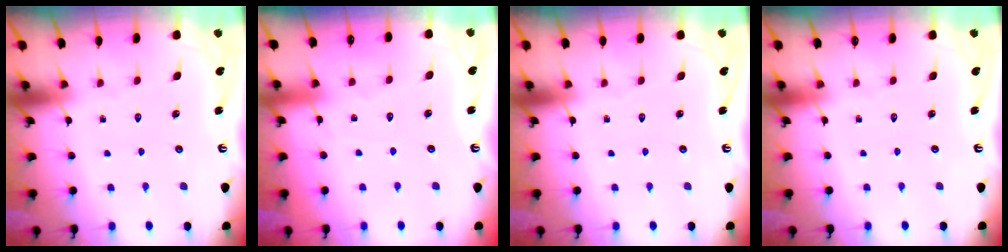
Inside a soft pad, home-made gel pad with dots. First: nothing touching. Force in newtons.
{"total": 1.8, "press": 1.8, "slide": 0.3}
{"total": 0.0}
{"total": 0.0}